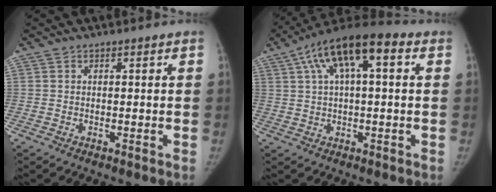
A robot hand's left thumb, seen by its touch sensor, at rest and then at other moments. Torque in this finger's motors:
{"motor_torque": [0.21, 0.14, 1.62, -0.37, 0.15]}